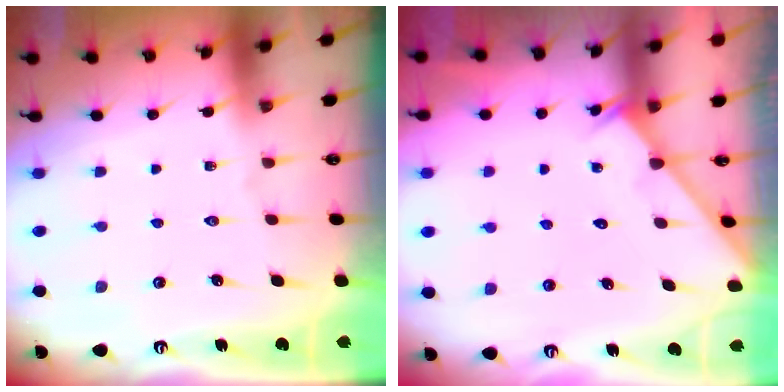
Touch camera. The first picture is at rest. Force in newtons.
{"total": 1.2, "press": 1.2, "slide": 0.0}